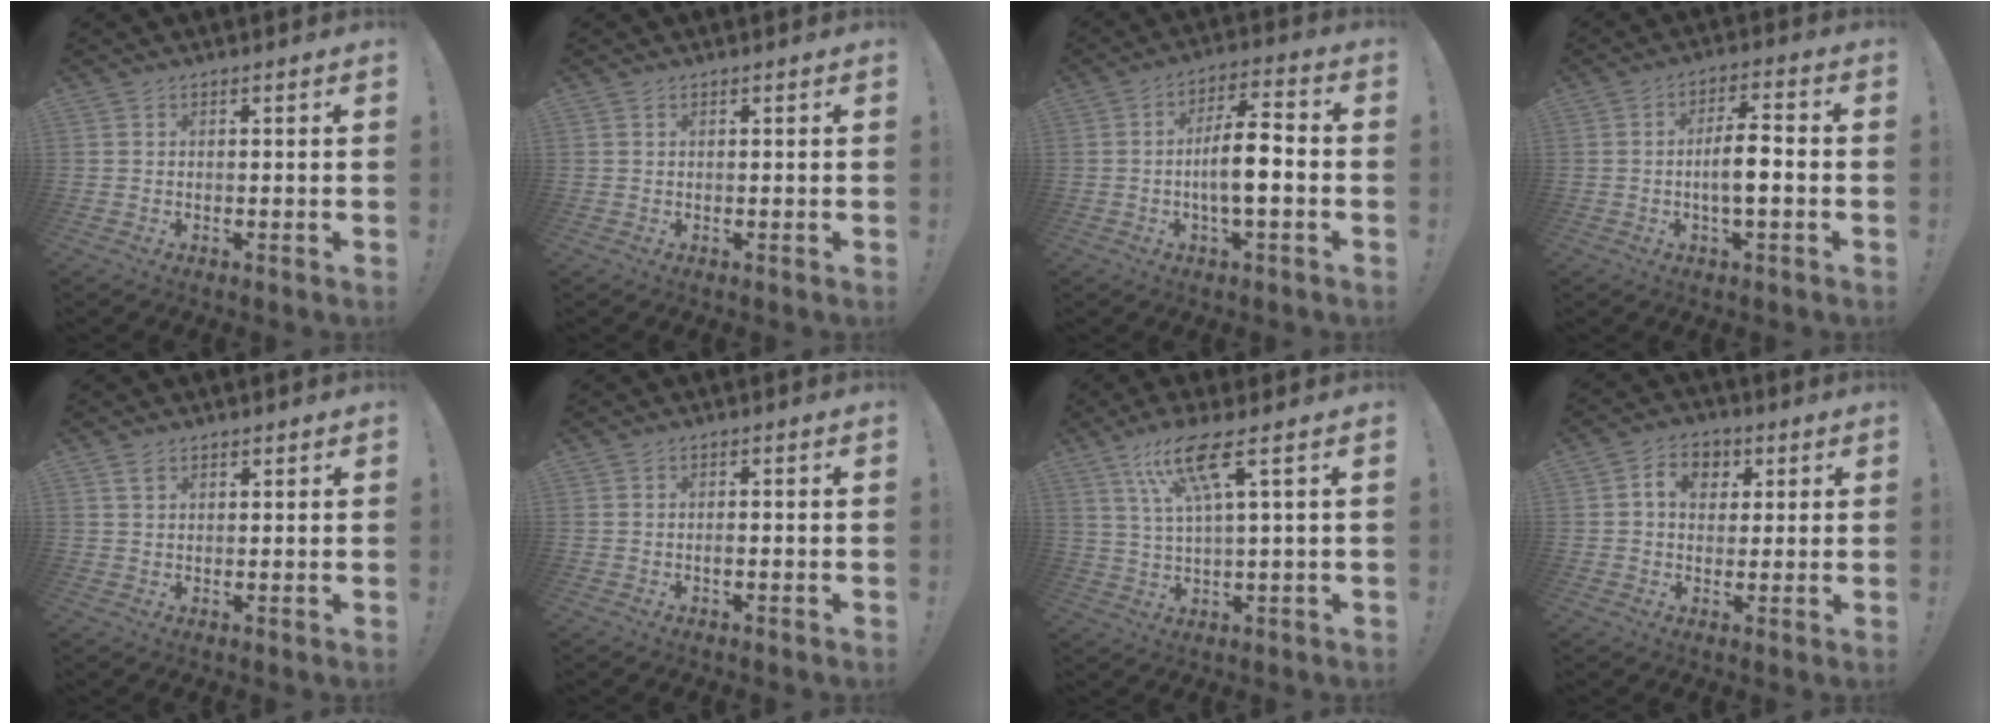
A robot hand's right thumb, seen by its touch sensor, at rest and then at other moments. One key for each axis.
{"total": 0.0}
{"total": 11.1, "fx": -2.3, "fy": 3.3, "fz": 10.3, "tx": -0.186, "ty": 0.016, "tz": -0.045}
{"total": 7.9, "fx": -1.6, "fy": 2.4, "fz": 7.4, "tx": -0.131, "ty": 0.012, "tz": -0.032}
{"total": 2.4, "fx": 1.6, "fy": 1.4, "fz": 1.3, "tx": -0.012, "ty": -0.004, "tz": 0.027}
{"total": 0.8, "fx": -0.3, "fy": 0.3, "fz": 0.6, "tx": -0.011, "ty": 0.002, "tz": -0.007}
{"total": 10.8, "fx": 4.9, "fy": 0.9, "fz": 9.5, "tx": -0.188, "ty": -0.001, "tz": 0.080}
{"total": 7.6, "fx": 2.1, "fy": 6.1, "fz": 4.0, "tx": -0.057, "ty": 0.004, "tz": 0.038}